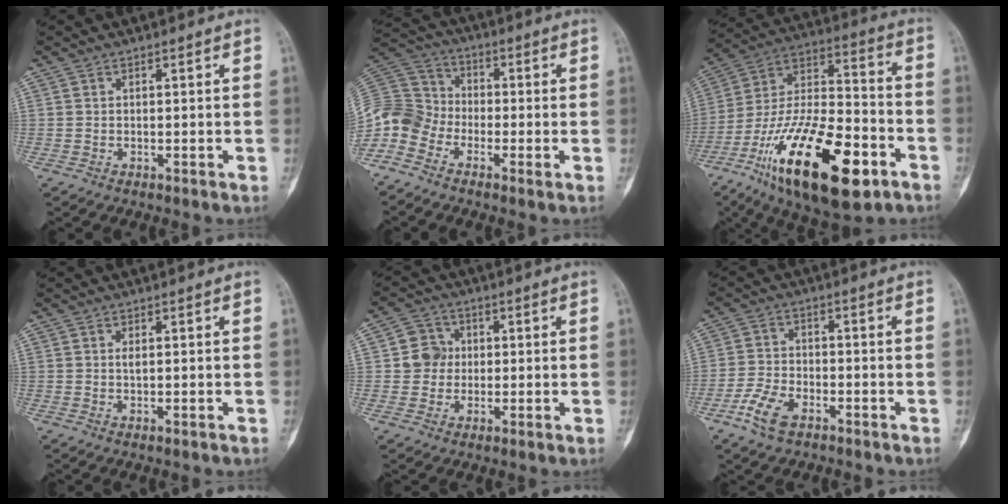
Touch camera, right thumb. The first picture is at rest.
{"total": 10.4, "force": [-5.2, 7.6, 4.9], "torque": [-0.092, 0.046, -0.120]}
{"total": 28.6, "force": [-13.6, 11.4, 22.5], "torque": [-0.413, 0.054, -0.228]}
{"total": 0.9, "force": [0.0, 0.2, 0.9], "torque": [-0.018, -0.002, 0.002]}
{"total": 5.3, "force": [0.4, 5.0, 1.5], "torque": [0.006, 0.008, -0.001]}
{"total": 6.8, "force": [-4.0, 3.4, 4.2], "torque": [-0.092, 0.014, -0.079]}